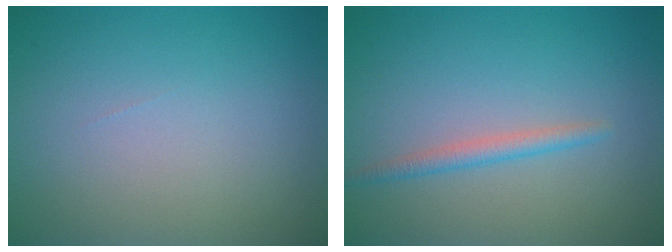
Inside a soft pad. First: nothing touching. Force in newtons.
{"total": 1.6, "press": 1.6, "slide": 0.0}